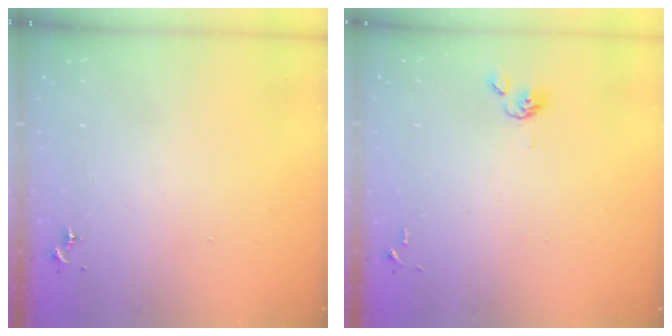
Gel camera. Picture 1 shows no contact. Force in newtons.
{"total": 4.1, "press": 4.0, "slide": 0.7}